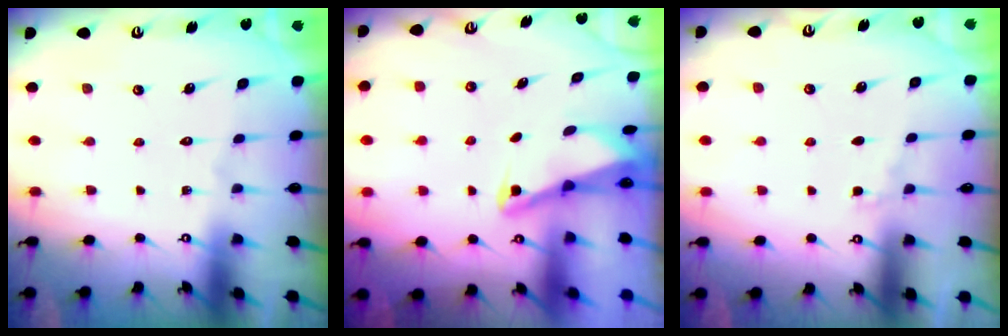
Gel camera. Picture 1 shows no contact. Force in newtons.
{"total": 2.1, "press": 2.1, "slide": 0.3}
{"total": 3.3, "press": 3.2, "slide": 0.5}